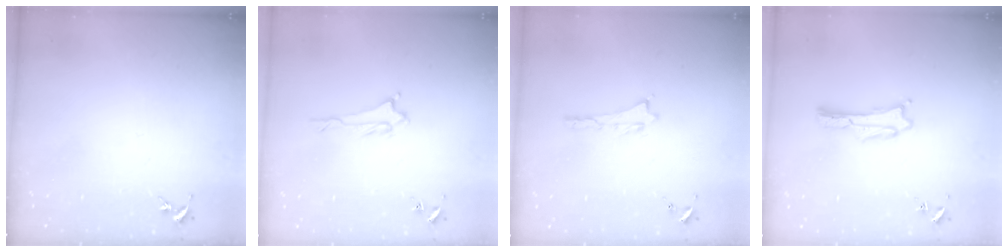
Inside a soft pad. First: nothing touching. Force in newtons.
{"total": 1.6, "press": 1.6, "slide": 0.1}
{"total": 0.0}
{"total": 1.1, "press": 1.1, "slide": 0.0}